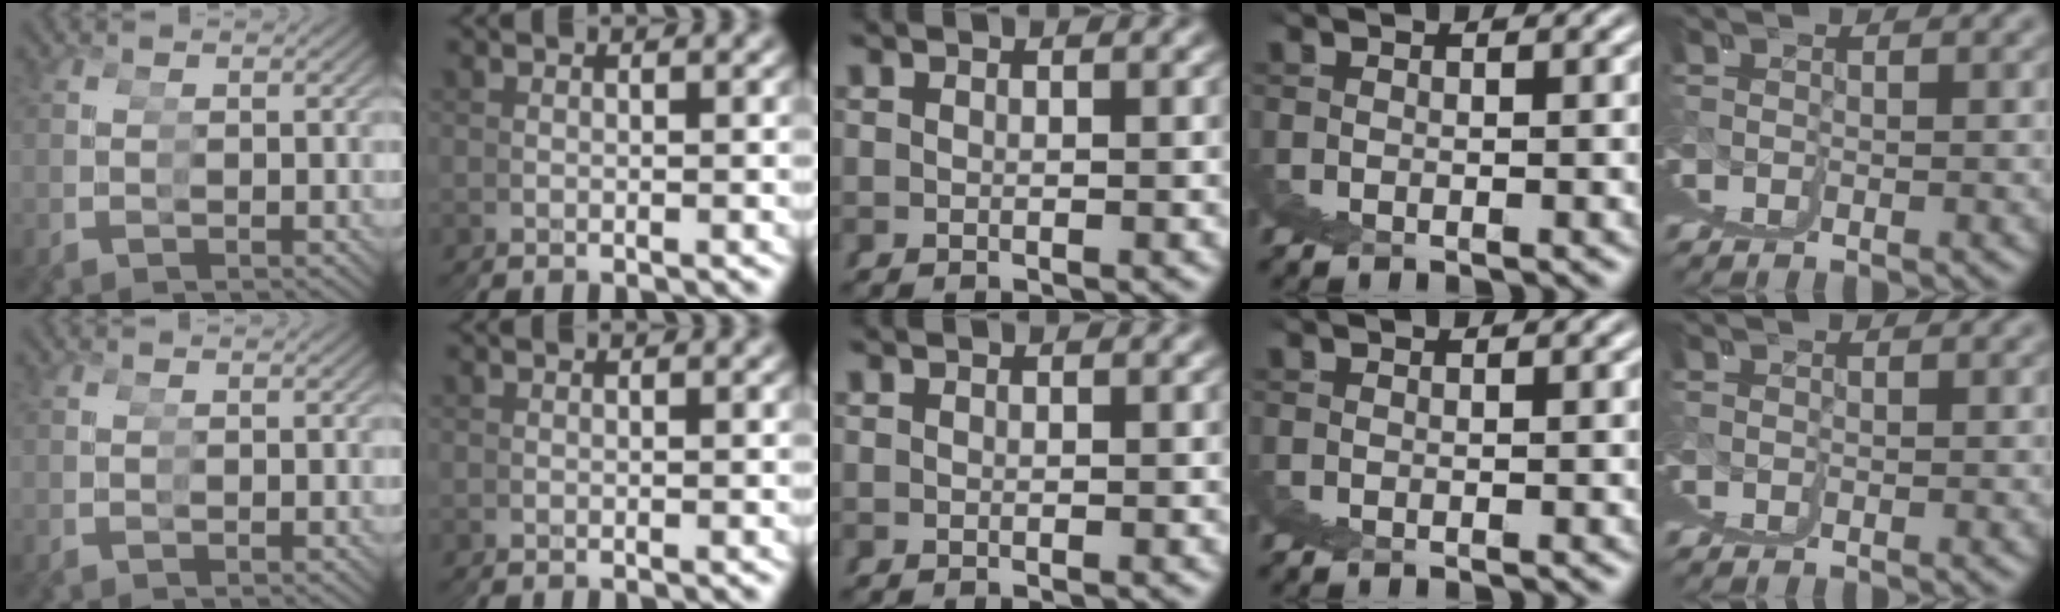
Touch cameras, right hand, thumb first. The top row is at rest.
{}